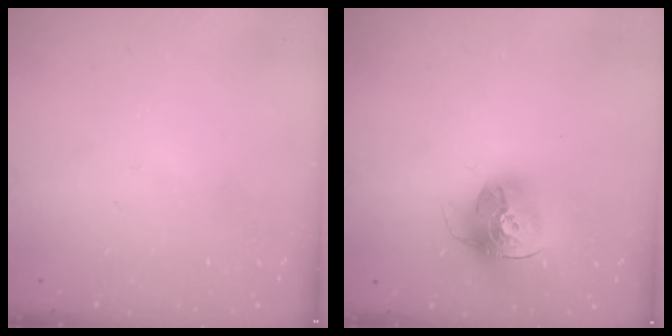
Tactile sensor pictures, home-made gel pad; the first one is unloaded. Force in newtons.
{"total": 16.4, "press": 16.3, "slide": 1.8}